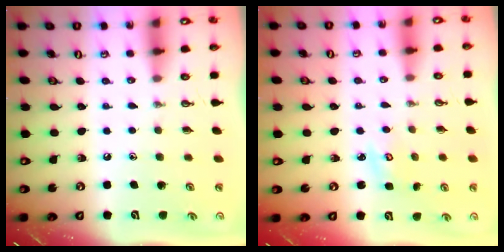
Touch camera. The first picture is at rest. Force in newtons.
{"total": 2.9, "press": 2.9, "slide": 0.3}